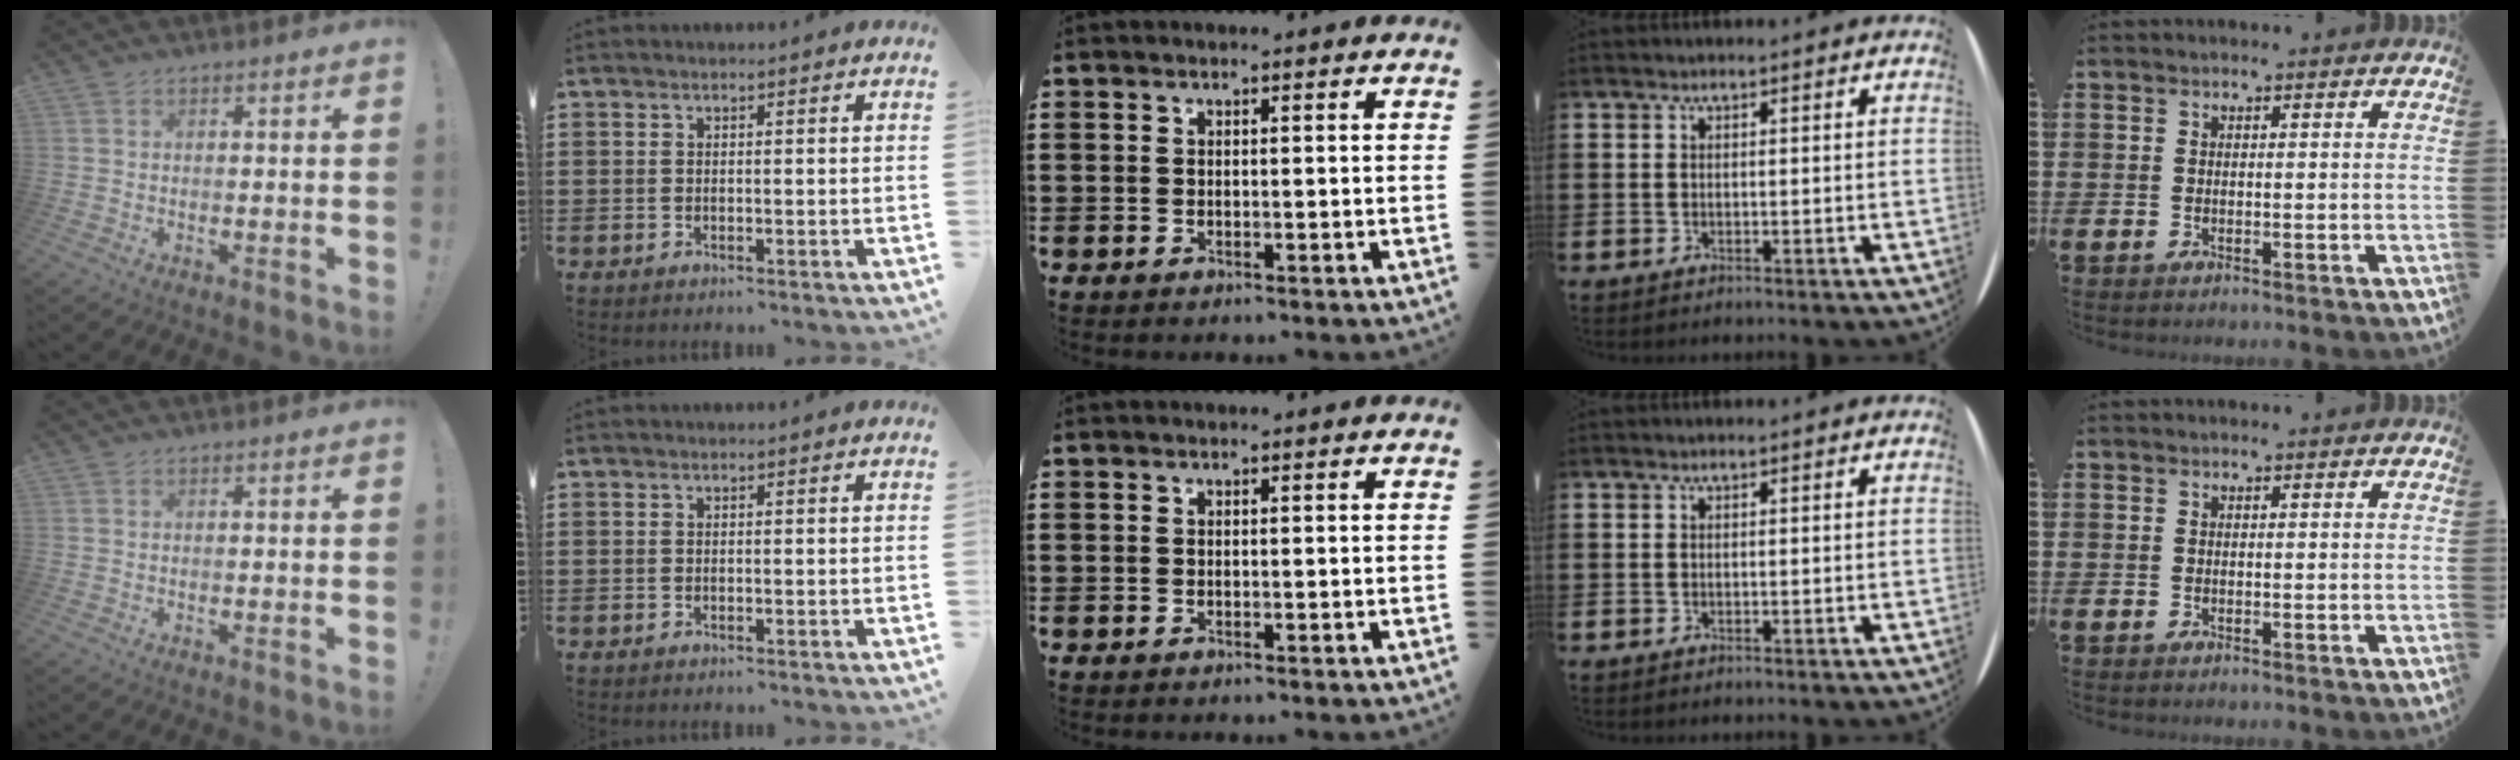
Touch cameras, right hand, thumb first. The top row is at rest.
{}